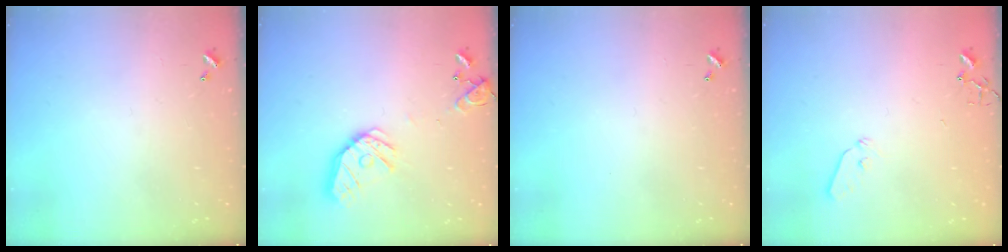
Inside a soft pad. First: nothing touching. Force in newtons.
{"total": 15.8, "press": 15.5, "slide": 2.5}
{"total": 0.0}
{"total": 5.0, "press": 5.0, "slide": 0.6}